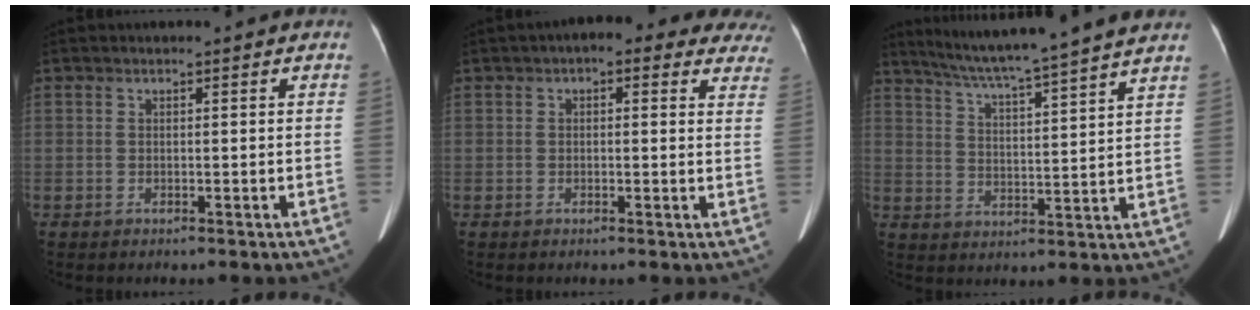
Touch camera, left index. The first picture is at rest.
{"total": 12.4, "force": [9.6, 4.7, 6.3], "torque": [-0.040, 0.024, 0.087]}
{"total": 16.4, "force": [14.2, -1.6, 7.9], "torque": [-0.136, -0.002, 0.199]}